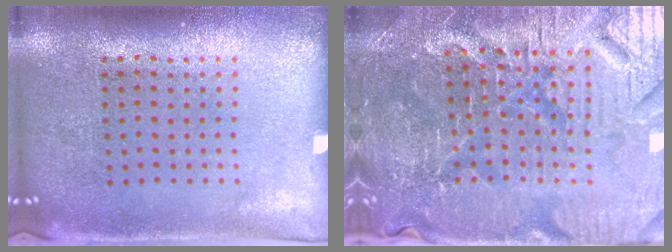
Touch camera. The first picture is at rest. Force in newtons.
{"total": 5.3, "press": 5.1, "slide": 1.4}